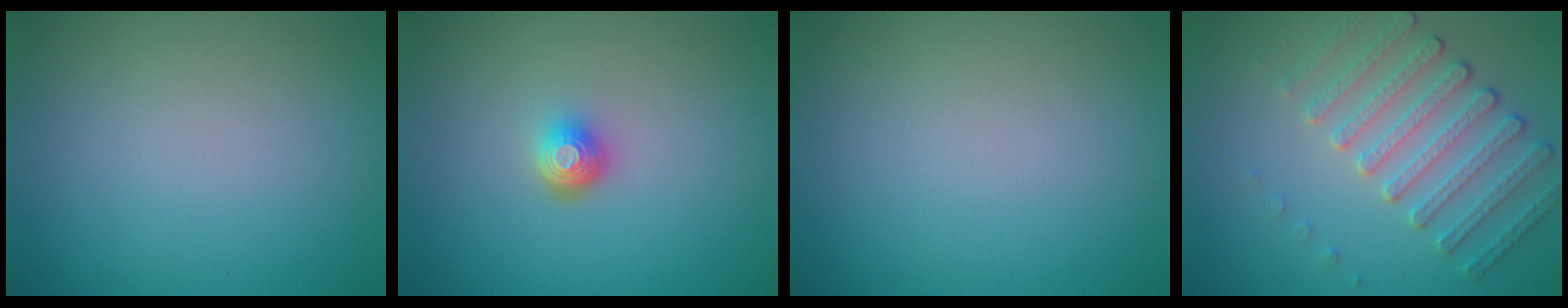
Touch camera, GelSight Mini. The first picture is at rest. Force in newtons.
{"total": 1.9, "press": 1.4, "slide": 1.2}
{"total": 0.0}
{"total": 4.2, "press": 3.8, "slide": 1.8}